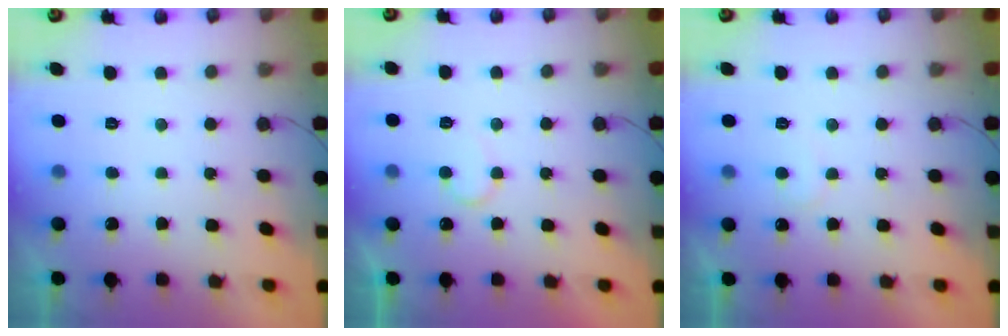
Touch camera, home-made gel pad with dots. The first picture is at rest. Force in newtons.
{"total": 6.2, "press": 6.2, "slide": 0.5}
{"total": 5.1, "press": 5.1, "slide": 0.3}